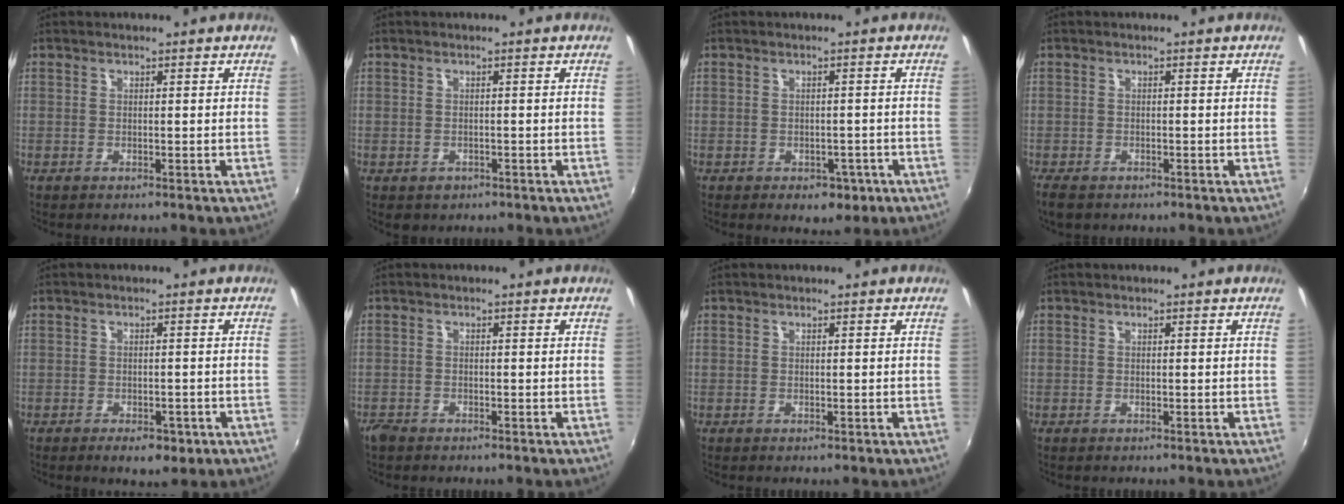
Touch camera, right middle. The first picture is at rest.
{"total": 2.0, "force": [-0.9, 1.6, 0.7], "torque": [-0.016, -0.006, -0.010]}
{"total": 4.9, "force": [-2.6, 3.4, 2.5], "torque": [-0.045, -0.008, -0.025]}
{"total": 3.7, "force": [-2.7, 1.7, 1.8], "torque": [-0.044, -0.016, -0.051]}
{"total": 4.9, "force": [-2.9, 2.5, 3.1], "torque": [-0.062, -0.013, -0.037]}
{"total": 2.0, "force": [-1.7, 0.8, 0.5], "torque": [-0.016, -0.007, -0.036]}
{"total": 0.0}
{"total": 0.0}